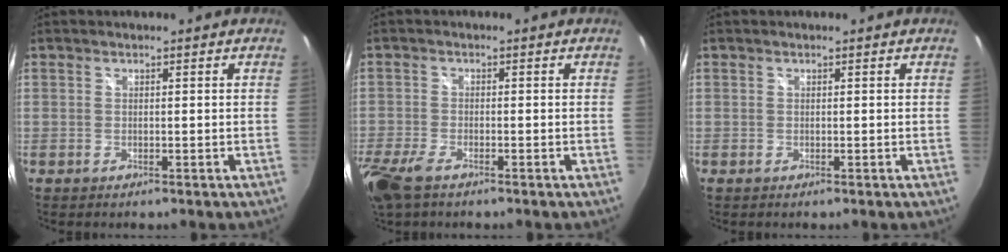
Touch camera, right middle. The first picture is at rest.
{"total": 7.3, "force": [-4.8, 2.8, 4.8], "torque": [-0.128, -0.025, -0.094]}
{"total": 0.0}